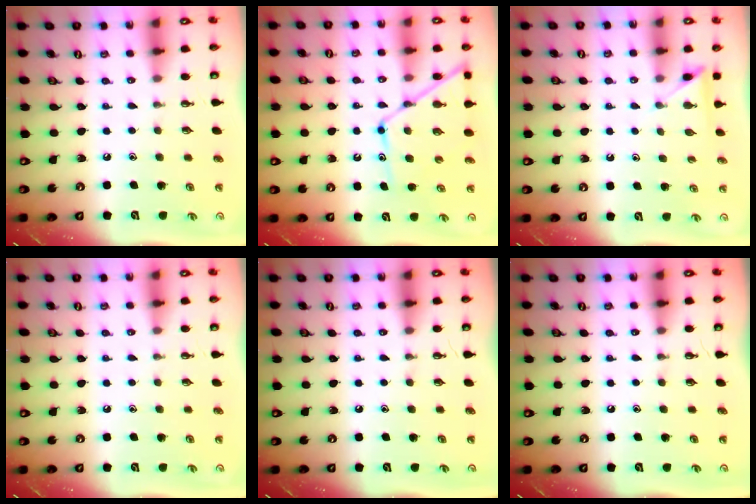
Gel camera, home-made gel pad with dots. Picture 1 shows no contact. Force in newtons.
{"total": 12.2, "press": 12.1, "slide": 0.9}
{"total": 4.7, "press": 4.6, "slide": 0.6}
{"total": 0.0}
{"total": 0.0}
{"total": 0.0}